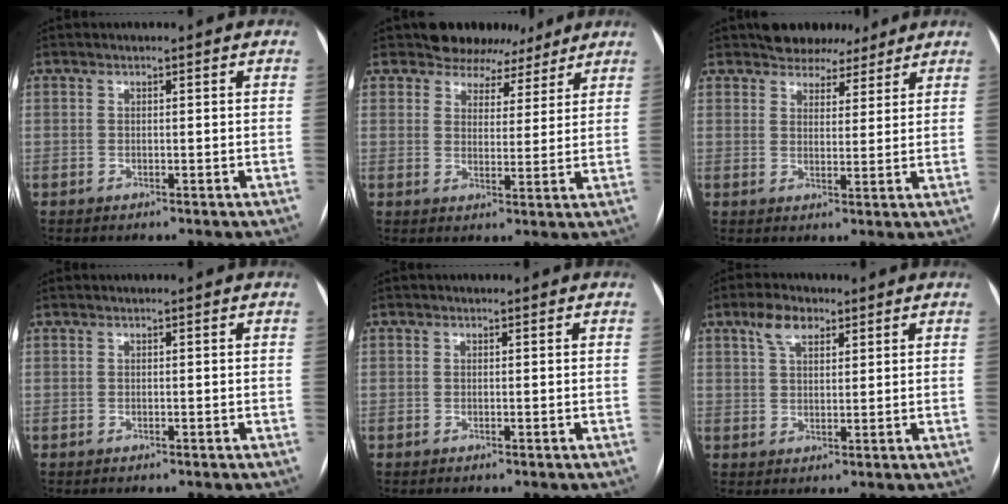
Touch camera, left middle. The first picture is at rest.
{"total": 6.7, "force": [5.5, 3.8, -0.3], "torque": [0.016, 0.000, 0.062]}
{"total": 6.2, "force": [5.2, 3.0, 1.2], "torque": [-0.012, 0.007, 0.076]}
{"total": 0.0}
{"total": 1.6, "force": [-0.7, -1.2, -0.8], "torque": [0.010, -0.010, -0.013]}
{"total": 4.7, "force": [2.9, 2.3, 3.0], "torque": [-0.064, 0.017, 0.056]}